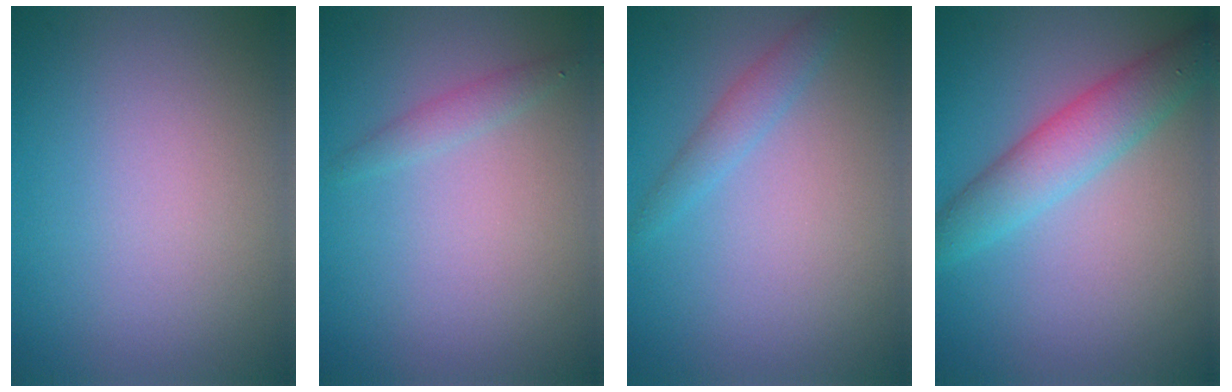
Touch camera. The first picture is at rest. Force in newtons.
{"total": 1.2, "press": 1.2, "slide": 0.0}
{"total": 1.6, "press": 1.6, "slide": 0.0}
{"total": 4.4, "press": 4.4, "slide": 0.1}